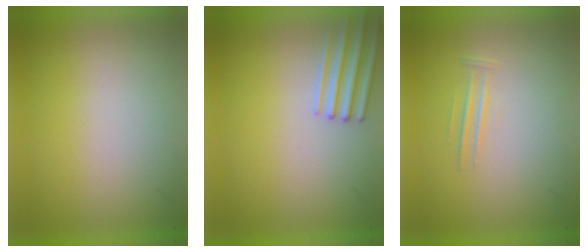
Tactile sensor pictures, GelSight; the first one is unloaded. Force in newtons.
{"total": 2.7}
{"total": 1.1}